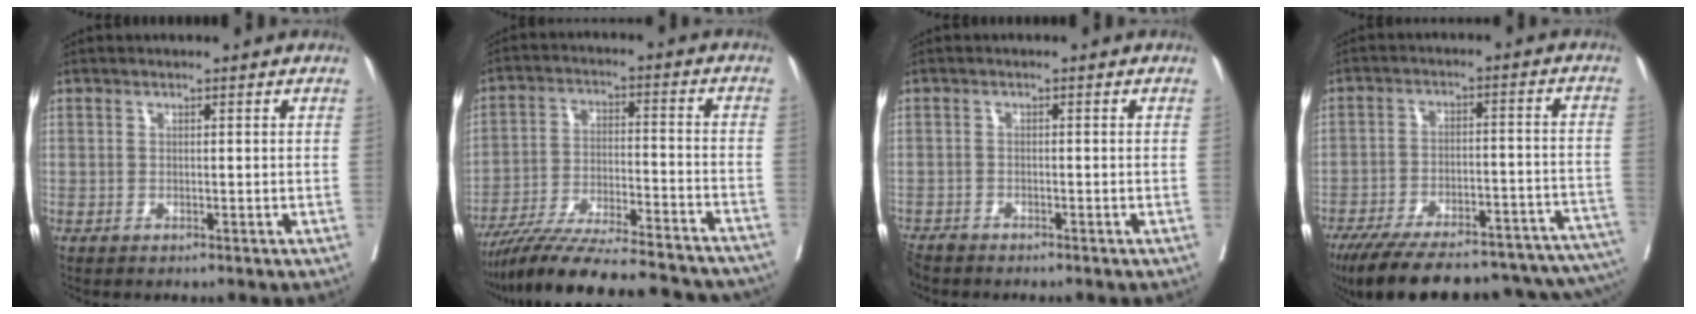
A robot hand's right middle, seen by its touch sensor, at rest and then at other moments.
{"total": 25.2, "force": [-22.4, 3.2, 11.0], "torque": [-0.147, -0.024, -0.329]}
{"total": 3.5, "force": [-3.3, 0.8, 0.7], "torque": [-0.012, -0.011, -0.062]}
{"total": 29.8, "force": [-24.5, 6.5, 15.7], "torque": [-0.192, -0.012, -0.322]}